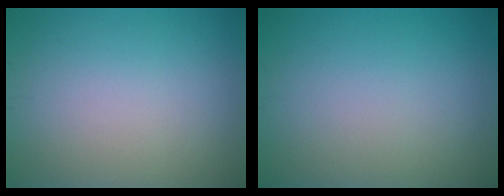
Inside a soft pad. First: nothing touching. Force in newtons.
{"total": 0.0}